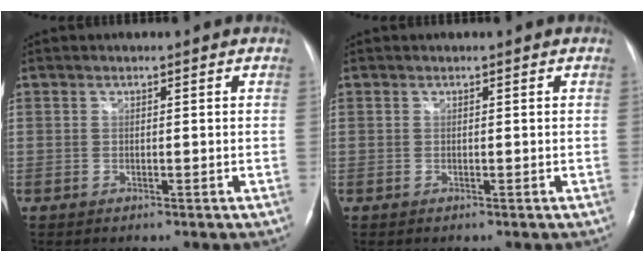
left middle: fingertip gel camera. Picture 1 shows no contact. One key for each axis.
{"total": 0.0}